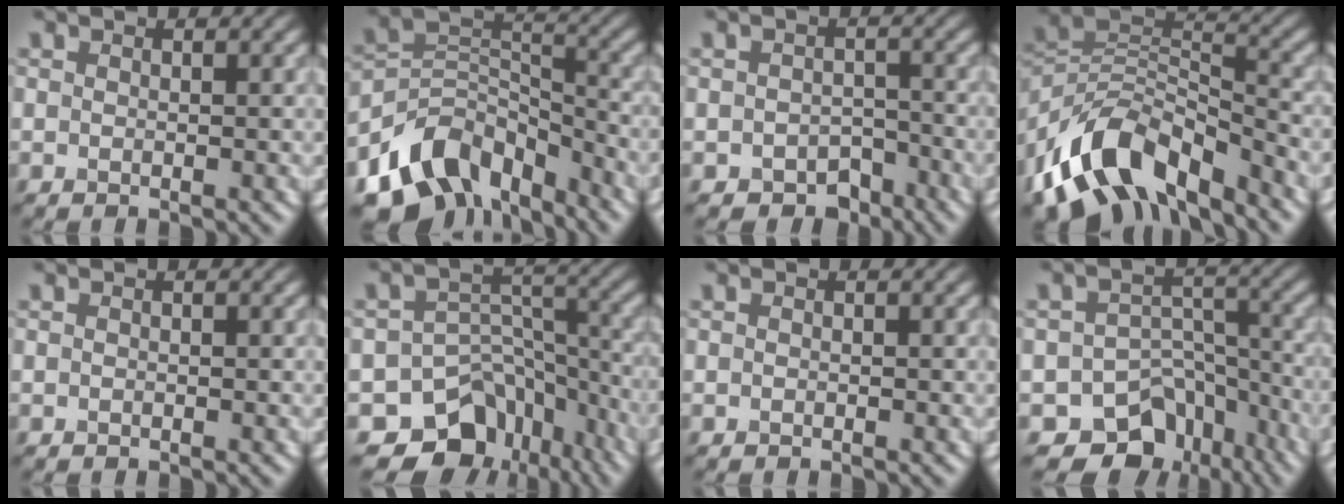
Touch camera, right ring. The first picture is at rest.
{"total": 9.7, "force": [-6.7, 6.0, 3.7], "torque": [-0.052, -0.004, -0.127]}
{"total": 2.7, "force": [-1.9, 1.8, 0.6], "torque": [0.002, -0.003, -0.027]}
{"total": 11.8, "force": [-7.7, 6.3, 6.2], "torque": [-0.118, 0.011, -0.156]}
{"total": 0.0}
{"total": 10.9, "force": [-7.9, 7.1, 2.5], "torque": [-0.014, 0.003, -0.110]}
{"total": 0.0}
{"total": 8.6, "force": [-6.3, 5.5, 2.1], "torque": [0.002, -0.006, -0.087]}